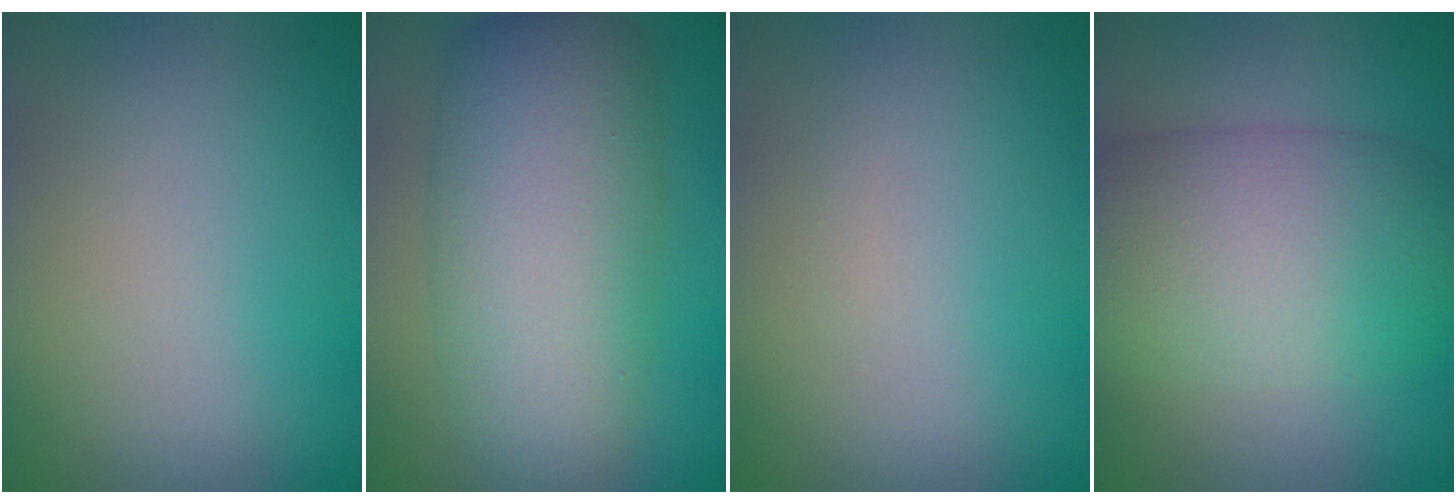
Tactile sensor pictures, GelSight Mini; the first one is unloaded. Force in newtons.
{"total": 9.6, "press": 9.6, "slide": 0.1}
{"total": 0.0}
{"total": 9.8, "press": 9.8, "slide": 0.4}